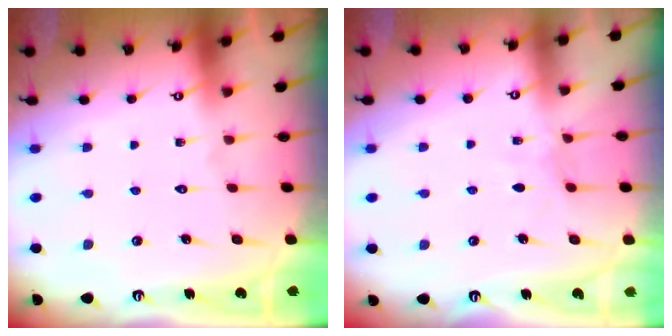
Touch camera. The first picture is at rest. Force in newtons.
{"total": 2.9, "press": 2.8, "slide": 0.4}